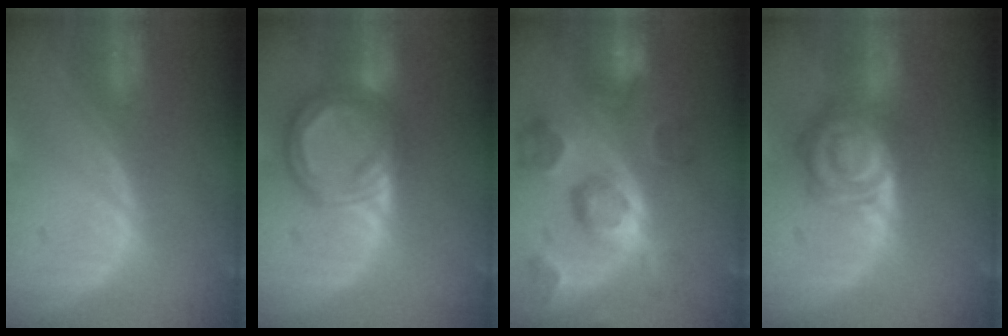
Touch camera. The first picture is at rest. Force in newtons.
{"total": 8.2, "press": 8.2, "slide": 0.6}
{"total": 11.3, "press": 10.0, "slide": 5.3}
{"total": 8.0, "press": 7.1, "slide": 3.7}